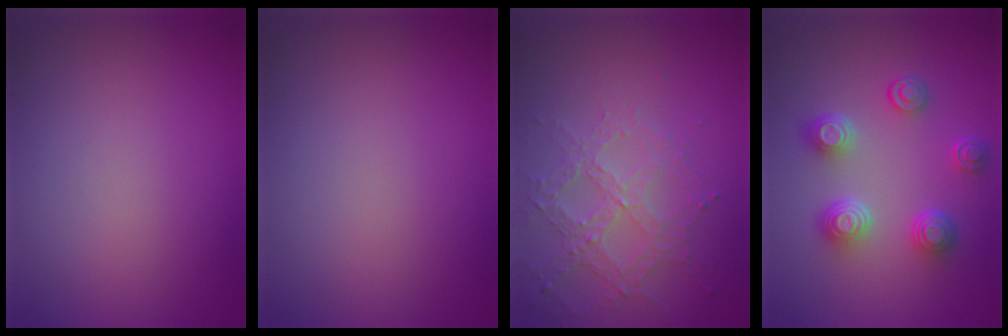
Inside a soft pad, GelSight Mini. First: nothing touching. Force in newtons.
{"total": 0.0}
{"total": 3.2, "press": 3.0, "slide": 1.3}
{"total": 4.6, "press": 3.6, "slide": 2.9}